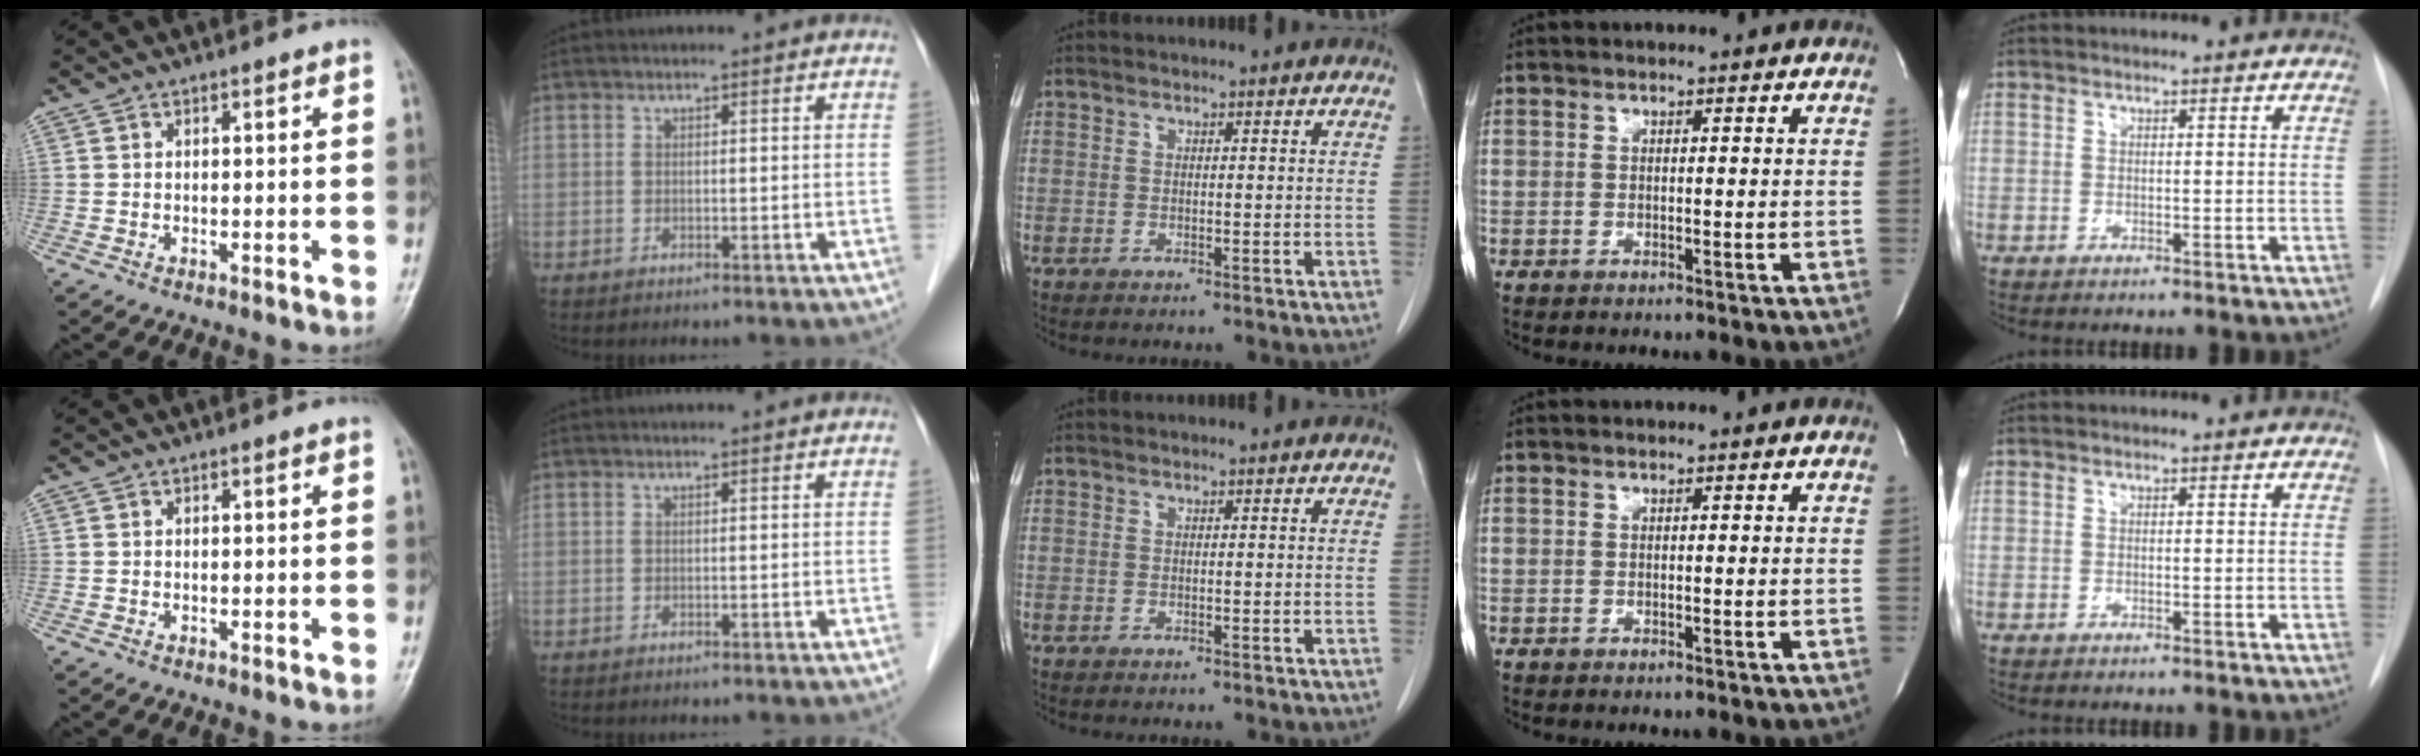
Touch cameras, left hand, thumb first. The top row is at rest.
{}